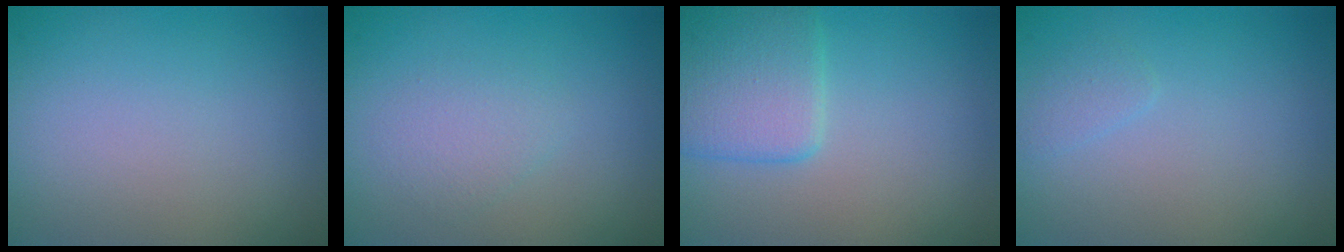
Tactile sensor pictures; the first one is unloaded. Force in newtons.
{"total": 1.5, "press": 1.5, "slide": 0.1}
{"total": 3.7, "press": 3.6, "slide": 0.2}
{"total": 0.7, "press": 0.7, "slide": 0.1}